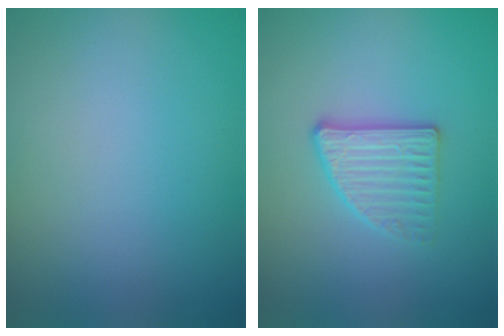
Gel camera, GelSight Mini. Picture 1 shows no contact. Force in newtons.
{"total": 2.7, "press": 2.6, "slide": 0.8}